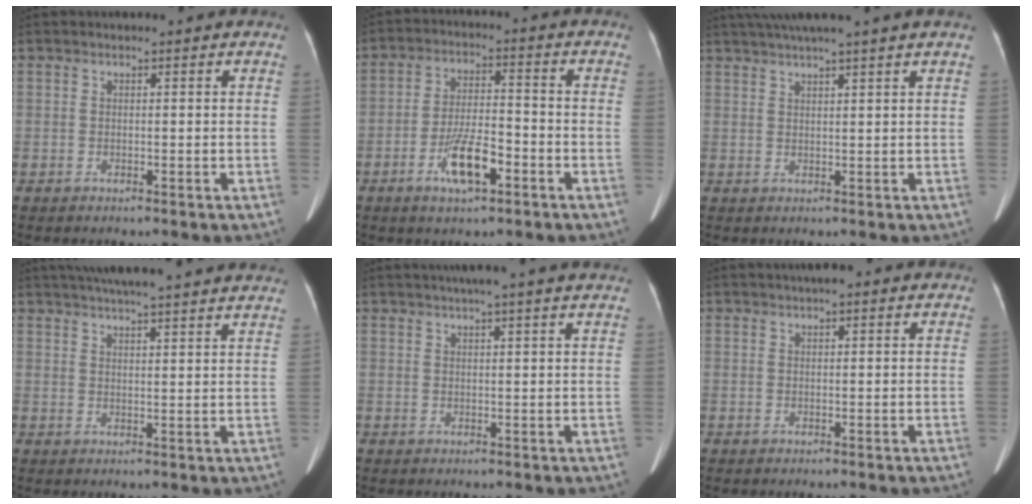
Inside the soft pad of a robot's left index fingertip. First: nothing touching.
{"total": 7.9, "force": [-3.8, 2.1, 6.6], "torque": [-0.131, -0.001, -0.067]}
{"total": 7.8, "force": [6.4, -1.6, 4.2], "torque": [-0.062, 0.029, 0.089]}
{"total": 22.3, "force": [19.8, 1.4, 10.2], "torque": [-0.164, 0.024, 0.254]}
{"total": 8.5, "force": [7.0, -0.8, 4.8], "torque": [-0.069, 0.027, 0.081]}
{"total": 2.6, "force": [1.6, 0.6, 1.9], "torque": [-0.028, 0.016, 0.022]}